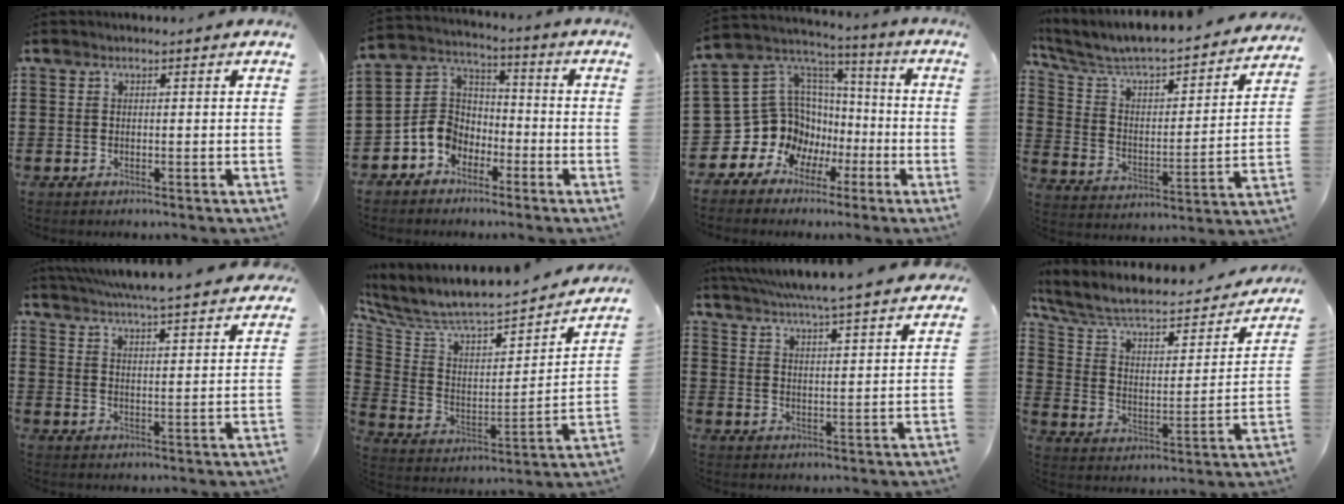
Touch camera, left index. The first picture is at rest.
{"total": 6.5, "force": [-3.3, 5.3, 1.7], "torque": [-0.069, 0.008, -0.073]}
{"total": 12.7, "force": [-3.2, 12.0, 2.8], "torque": [-0.113, -0.032, -0.032]}
{"total": 5.4, "force": [4.9, 1.0, 2.2], "torque": [-0.071, -0.052, 0.074]}
{"total": 5.2, "force": [5.0, -0.5, 1.5], "torque": [-0.051, -0.034, 0.085]}
{"total": 7.0, "force": [5.9, 2.2, 3.0], "torque": [-0.091, -0.058, 0.096]}
{"total": 5.5, "force": [5.1, -1.1, 1.9], "torque": [-0.059, -0.039, 0.084]}
{"total": 7.5, "force": [6.1, 2.0, 3.8], "torque": [-0.101, -0.045, 0.100]}